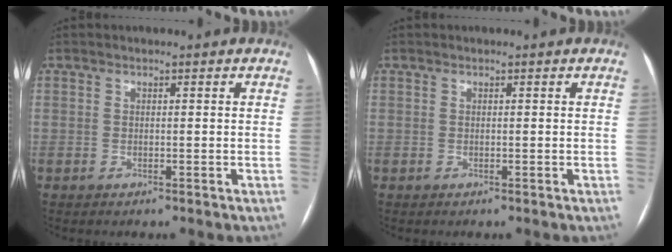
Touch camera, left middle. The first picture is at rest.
{"total": 0.0}